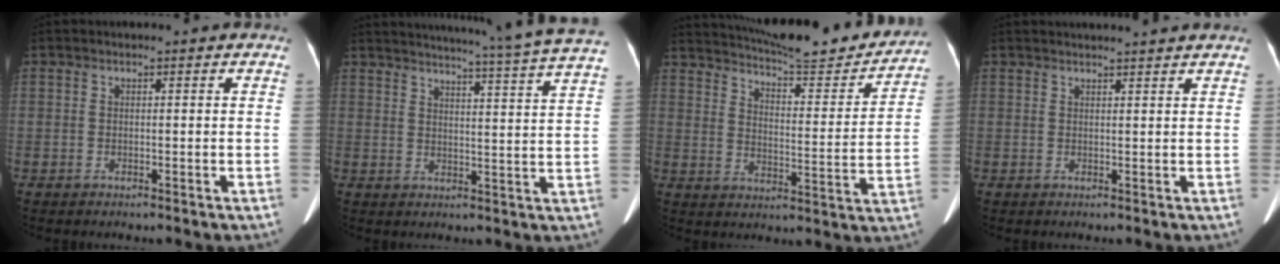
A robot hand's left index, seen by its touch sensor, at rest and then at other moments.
{"total": 22.1, "force": [20.0, -1.9, 9.3], "torque": [-0.147, -0.056, 0.242]}
{"total": 21.4, "force": [19.8, 2.2, 7.7], "torque": [-0.120, -0.040, 0.263]}
{"total": 6.0, "force": [5.6, -0.6, 2.1], "torque": [-0.023, 0.020, 0.061]}